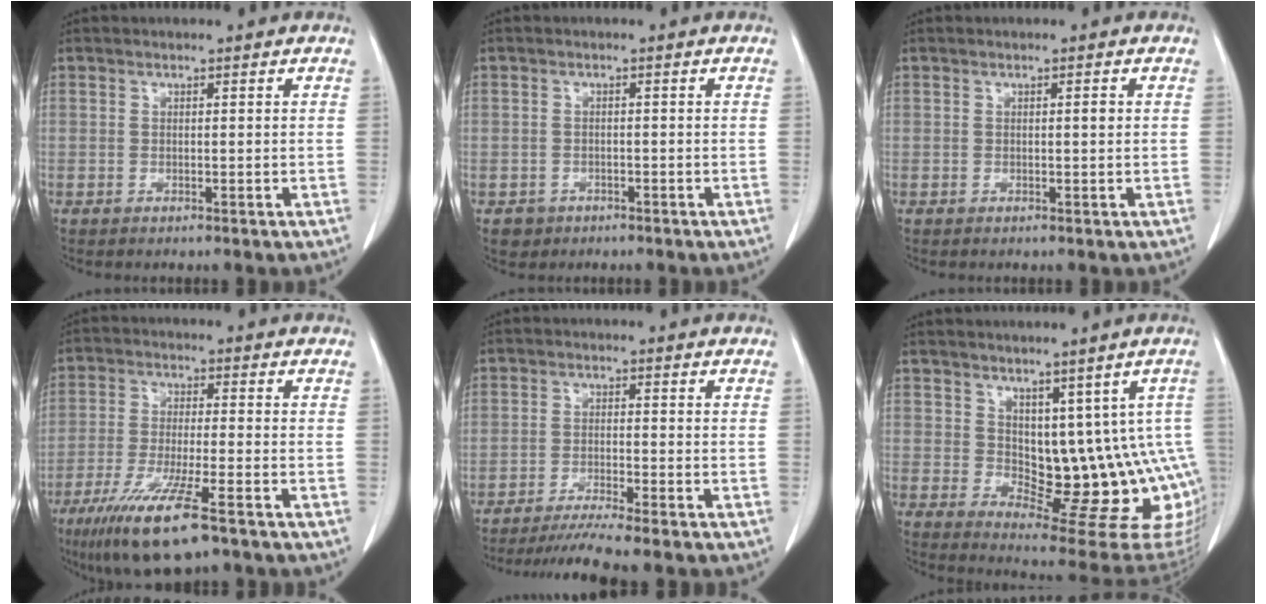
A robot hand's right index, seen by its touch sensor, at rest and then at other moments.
{"total": 2.2, "force": [-1.2, 1.9, 0.0], "torque": [-0.002, 0.008, -0.016]}
{"total": 0.7, "force": [0.1, 0.1, 0.7], "torque": [-0.011, 0.000, 0.001]}
{"total": 11.9, "force": [-7.5, 1.1, 9.2], "torque": [-0.171, -0.034, -0.126]}
{"total": 8.9, "force": [-7.9, -1.3, 4.0], "torque": [-0.046, -0.024, -0.125]}
{"total": 14.2, "force": [1.2, 7.2, 12.1], "torque": [-0.134, 0.001, 0.036]}